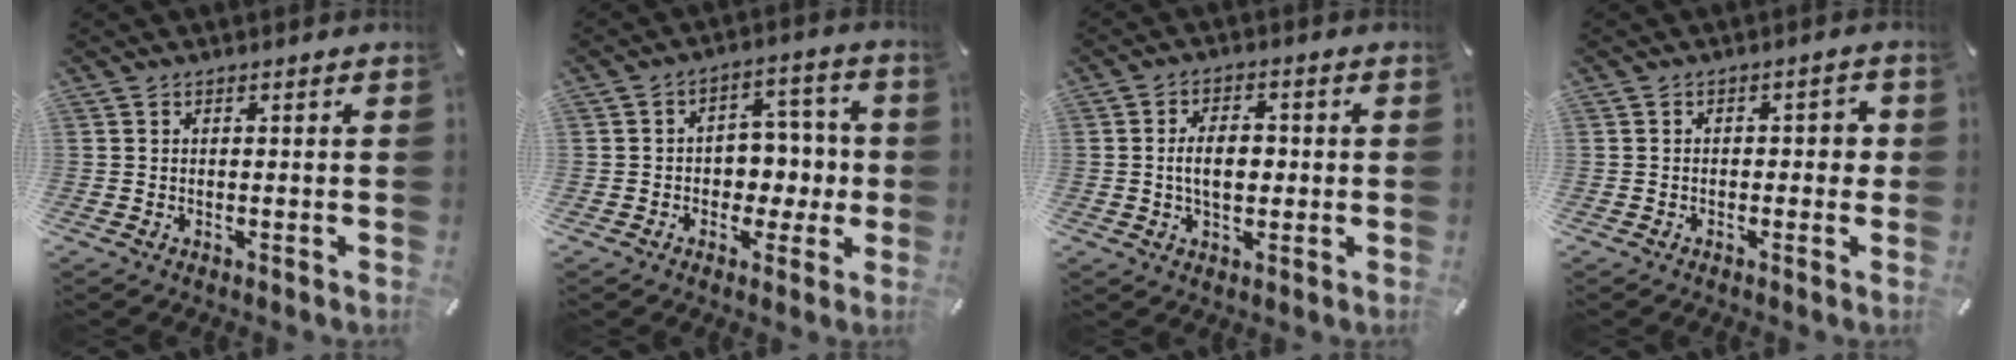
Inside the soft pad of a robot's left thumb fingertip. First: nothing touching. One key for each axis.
{"total": 7.4, "fx": -0.9, "fy": 6.4, "fz": 3.6, "tx": -0.043, "ty": 0.011, "tz": -0.017}
{"total": 6.7, "fx": -0.2, "fy": 4.3, "fz": 5.2, "tx": -0.089, "ty": 0.003, "tz": -0.010}
{"total": 2.4, "fx": -0.9, "fy": 1.4, "fz": 1.7, "tx": -0.023, "ty": 0.009, "tz": -0.022}